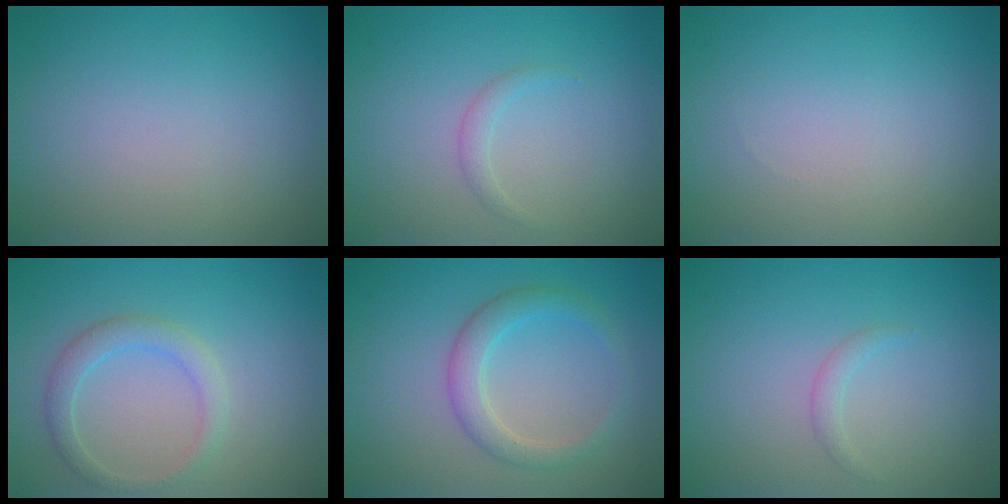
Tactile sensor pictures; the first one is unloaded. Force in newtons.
{"total": 1.0, "press": 1.0, "slide": 0.2}
{"total": 0.0}
{"total": 2.3, "press": 2.3, "slide": 0.2}
{"total": 3.1, "press": 3.1, "slide": 0.2}
{"total": 0.9, "press": 0.9, "slide": 0.1}